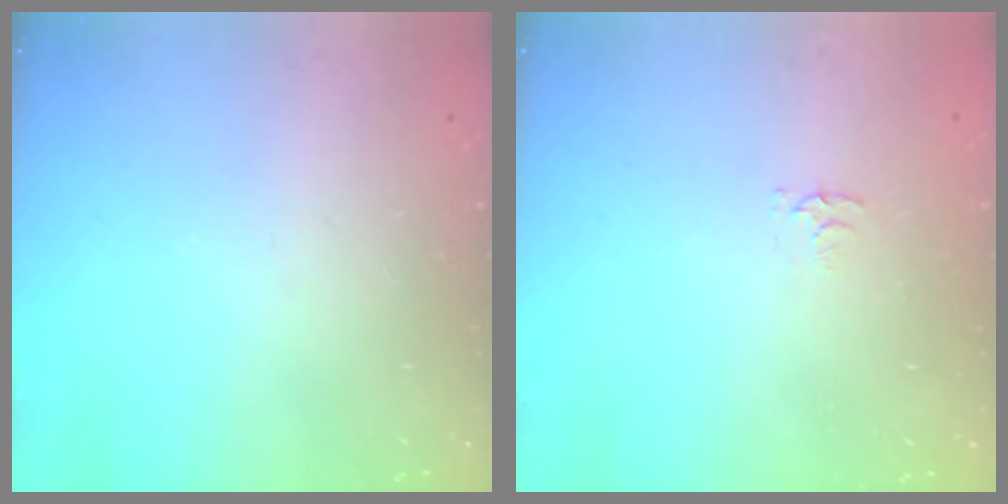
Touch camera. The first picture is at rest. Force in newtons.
{"total": 2.5, "press": 2.5, "slide": 0.4}